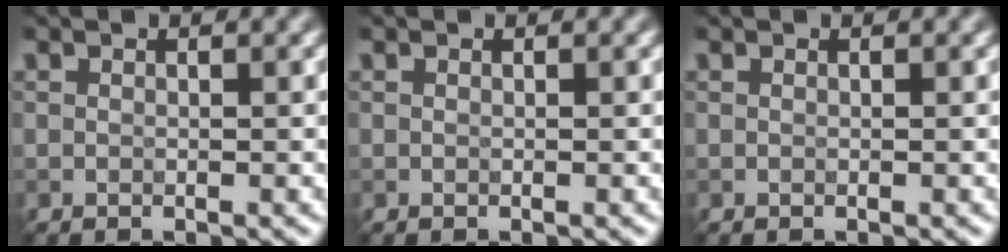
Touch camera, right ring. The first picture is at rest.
{"total": 0.0}
{"total": 0.0}